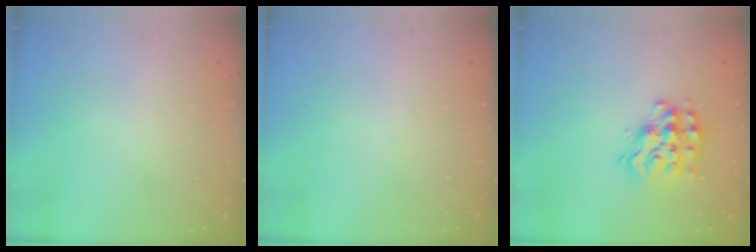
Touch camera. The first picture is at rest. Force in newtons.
{"total": 0.0}
{"total": 15.1, "press": 15.1, "slide": 0.9}